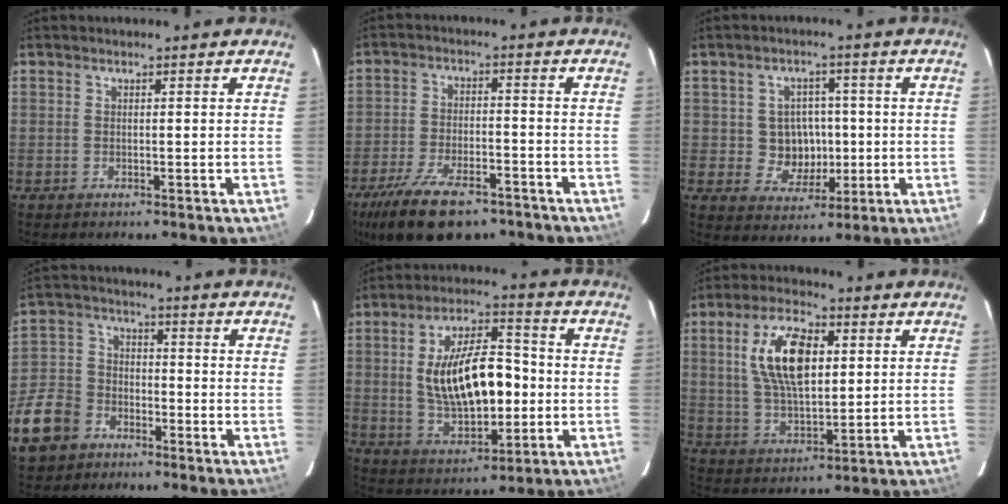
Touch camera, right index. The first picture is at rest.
{"total": 16.1, "force": [-11.3, 6.8, 9.3], "torque": [-0.205, -0.025, -0.184]}
{"total": 7.1, "force": [-0.2, 6.7, 2.3], "torque": [-0.051, 0.014, 0.010]}
{"total": 13.8, "force": [-7.8, 9.9, 5.6], "torque": [-0.163, 0.019, -0.140]}
{"total": 16.4, "force": [-0.3, 7.8, 14.5], "torque": [-0.266, 0.010, 0.012]}
{"total": 13.1, "force": [3.3, 6.0, 11.2], "torque": [-0.215, 0.013, 0.067]}